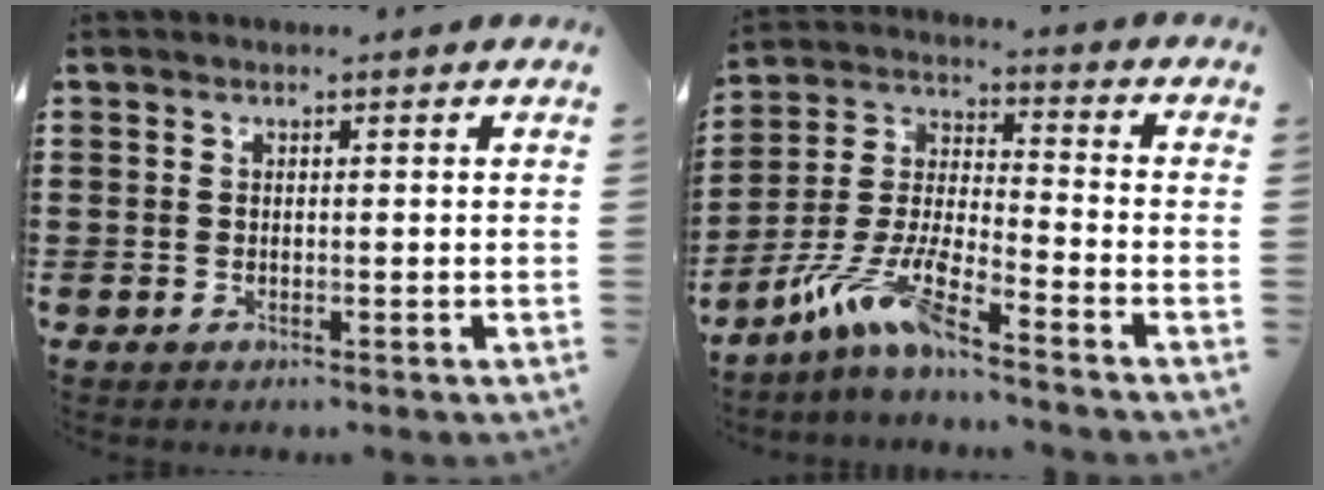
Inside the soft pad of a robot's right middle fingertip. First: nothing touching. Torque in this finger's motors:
{"motor_torque": [2.14, 0.00, 0.26, 0.21]}